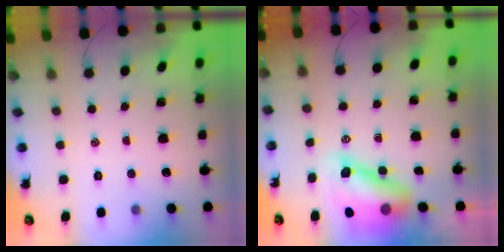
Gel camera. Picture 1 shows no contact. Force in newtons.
{"total": 11.3, "press": 10.9, "slide": 2.7}